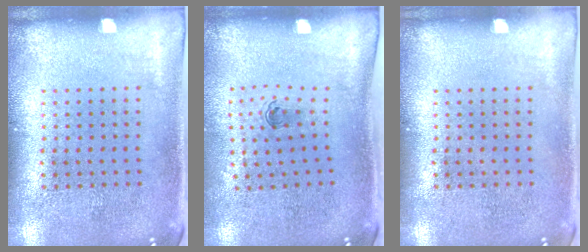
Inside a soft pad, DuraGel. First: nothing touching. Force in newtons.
{"total": 0.6, "press": 0.3, "slide": 0.5}
{"total": 0.0}